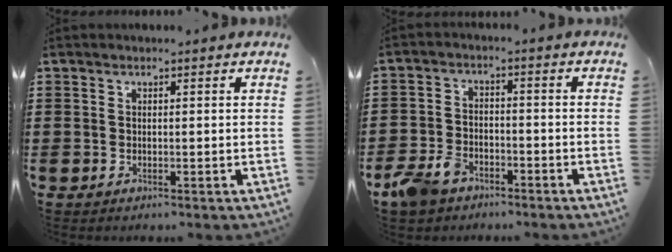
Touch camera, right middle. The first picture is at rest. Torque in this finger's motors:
{"motor_torque": [0.21, -0.12, 0.09, 0.06]}